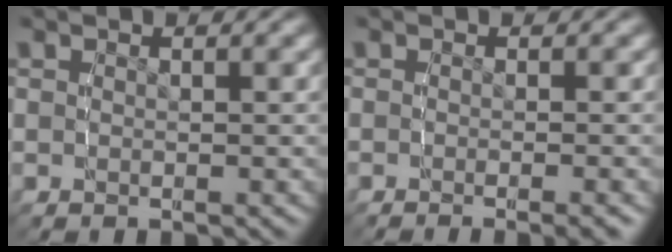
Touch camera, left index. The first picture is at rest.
{"total": 2.4, "force": [-1.8, 0.2, 1.6], "torque": [-0.017, 0.000, -0.028]}